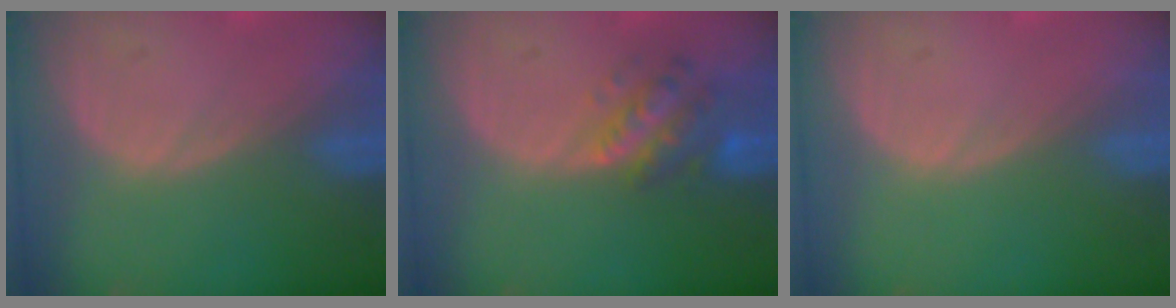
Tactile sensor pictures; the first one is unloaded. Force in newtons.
{"total": 5.7, "press": 5.5, "slide": 1.4}
{"total": 0.0}